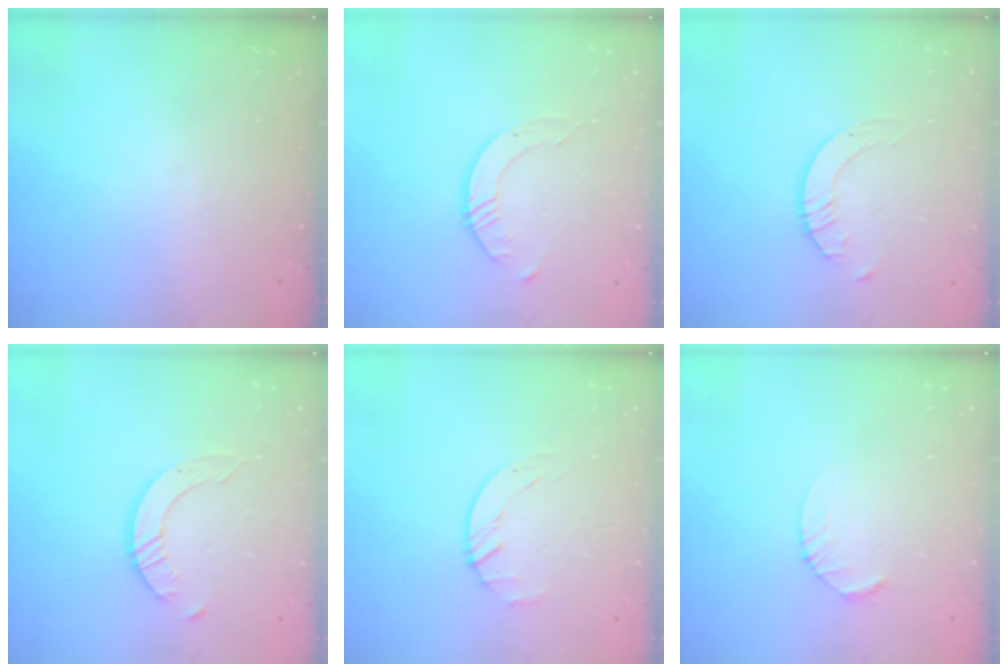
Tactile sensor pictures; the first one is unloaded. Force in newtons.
{"total": 3.7, "press": 3.7, "slide": 0.4}
{"total": 2.7, "press": 2.7, "slide": 0.2}
{"total": 4.2, "press": 4.2, "slide": 0.4}
{"total": 1.6, "press": 1.6, "slide": 0.3}
{"total": 2.6, "press": 2.6, "slide": 0.4}